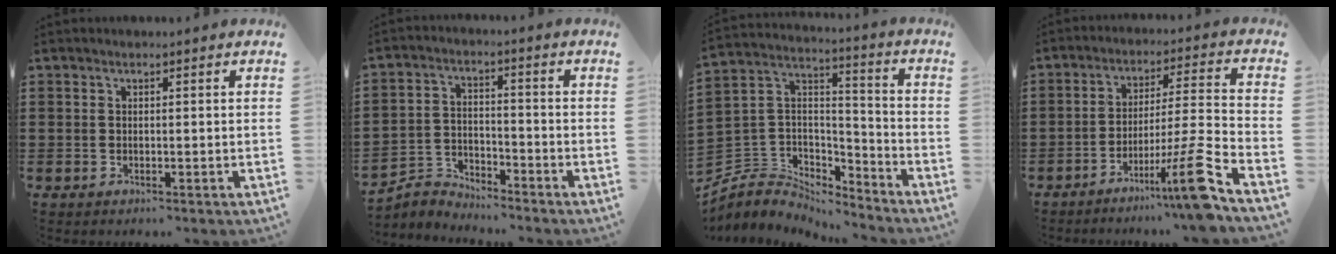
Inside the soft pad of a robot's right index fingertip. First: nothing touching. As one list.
[{"total": 4.0, "force": [-3.8, 1.0, -0.1], "torque": [-0.021, 0.001, -0.085]}, {"total": 5.5, "force": [-4.6, 3.1, 0.1], "torque": [-0.038, -0.013, -0.100]}, {"total": 12.4, "force": [-7.5, -0.5, 9.9], "torque": [-0.151, -0.002, -0.132]}]